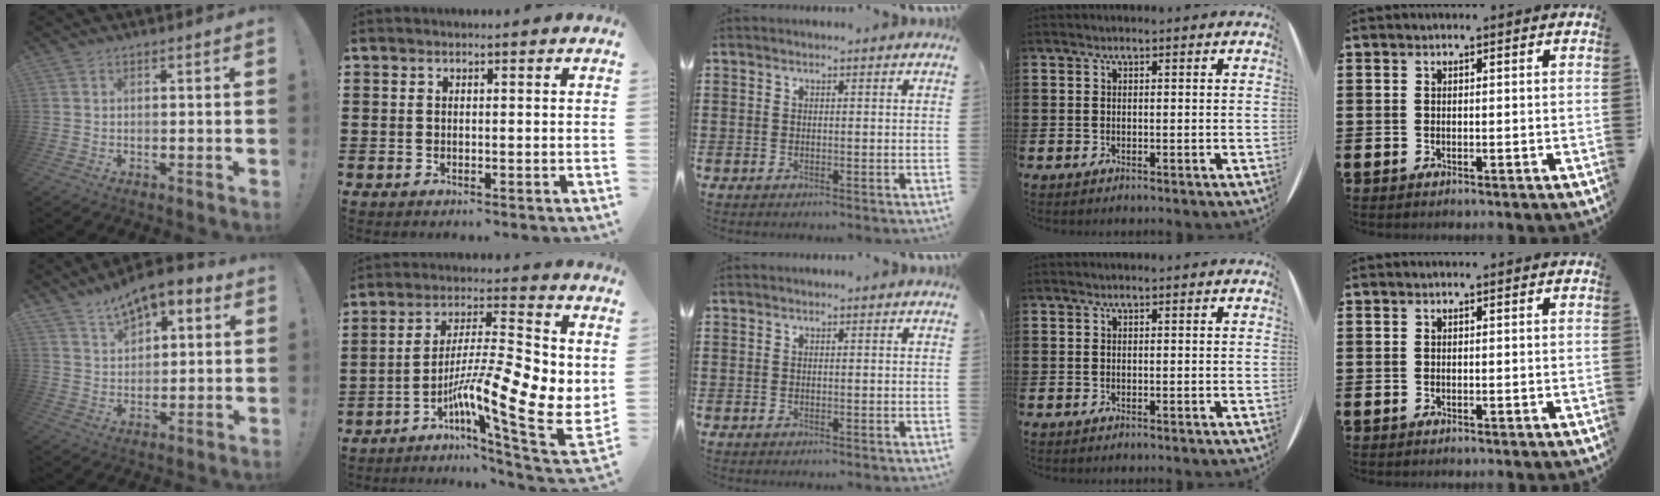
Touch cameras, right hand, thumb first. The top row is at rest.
{"thumb": {"total": 8.7, "force": [6.3, 4.6, 3.8], "torque": [-0.060, -0.041, 0.117]}, "index": {"total": 12.8, "force": [-2.6, 3.0, 12.2], "torque": [-0.219, -0.036, -0.052]}}